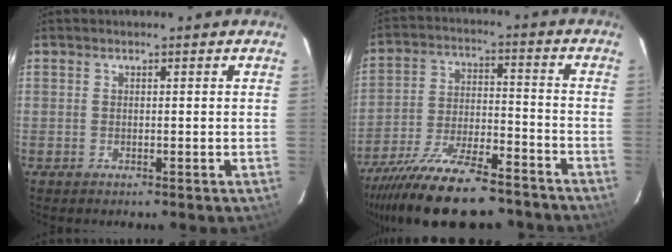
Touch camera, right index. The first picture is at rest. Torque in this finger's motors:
{"motor_torque": [1.09, -1.04, 1.05, 0.21]}